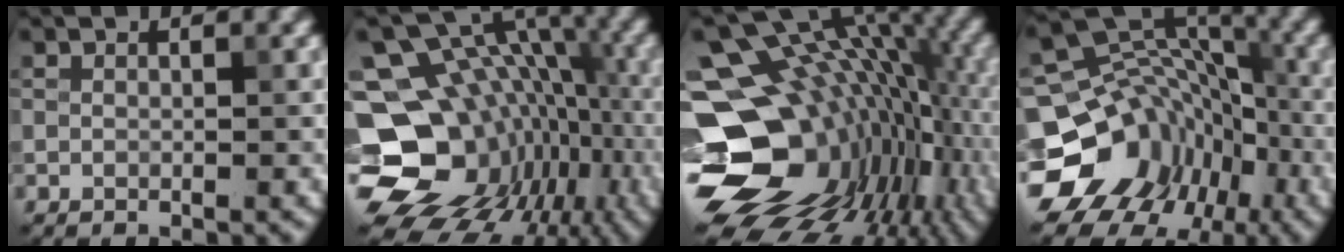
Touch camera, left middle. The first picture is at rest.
{"total": 17.1, "force": [-4.5, 13.3, 9.9], "torque": [-0.159, 0.011, -0.050]}
{"total": 18.0, "force": [-1.5, 12.4, 12.9], "torque": [-0.210, -0.012, 0.005]}
{"total": 14.2, "force": [-6.4, 11.6, 5.3], "torque": [-0.112, 0.001, -0.099]}